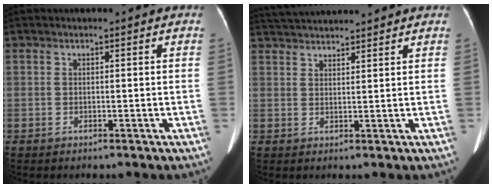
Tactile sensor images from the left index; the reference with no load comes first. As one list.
[{"total": 9.6, "force": [9.1, 0.4, 3.2], "torque": [-0.060, 0.025, 0.140]}]